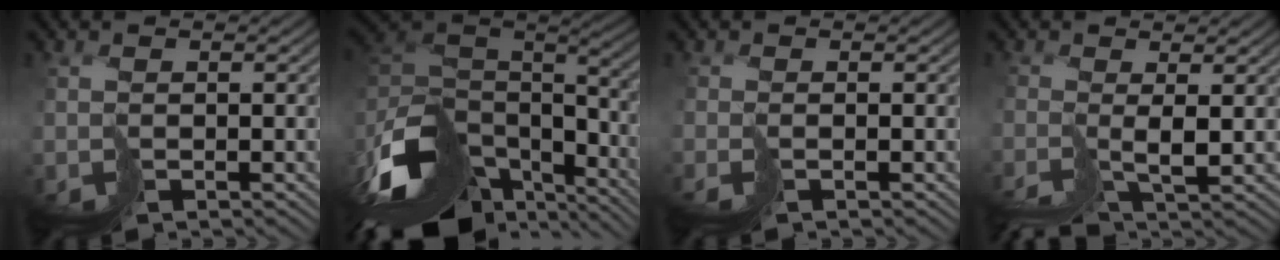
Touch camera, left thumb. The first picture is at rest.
{"total": 15.3, "force": [-8.4, 7.4, 10.4], "torque": [-0.261, -0.011, -0.128]}
{"total": 1.3, "force": [-0.2, -1.0, -0.8], "torque": [0.023, 0.005, -0.003]}
{"total": 2.5, "force": [-1.6, -0.6, 1.8], "torque": [-0.023, -0.007, -0.032]}